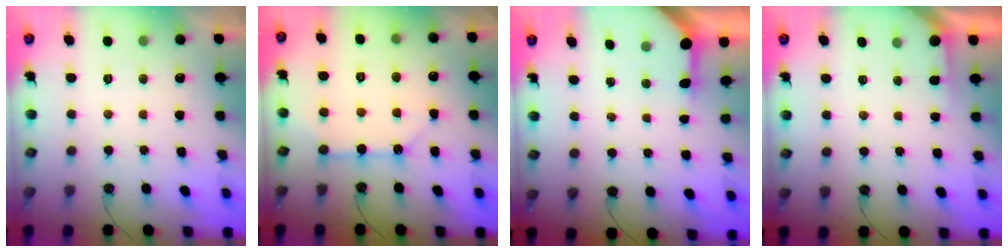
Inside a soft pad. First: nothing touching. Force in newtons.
{"total": 8.6, "press": 8.6, "slide": 0.6}
{"total": 3.5, "press": 3.5, "slide": 0.4}
{"total": 2.2, "press": 2.2, "slide": 0.2}